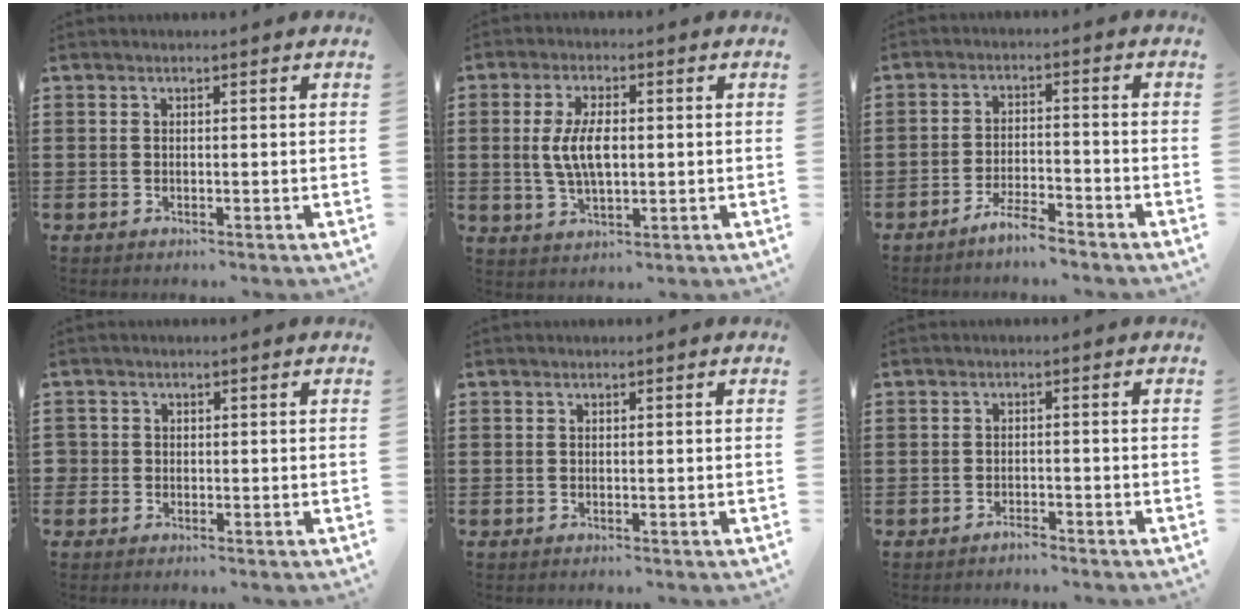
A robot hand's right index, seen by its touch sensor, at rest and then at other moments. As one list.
[{"total": 6.5, "force": [0.3, 2.7, 5.9], "torque": [-0.127, 0.004, 0.000]}, {"total": 4.1, "force": [-3.8, 0.3, 1.6], "torque": [-0.035, 0.005, -0.076]}, {"total": 1.1, "force": [-0.2, 1.1, 0.2], "torque": [-0.006, 0.004, -0.006]}, {"total": 0.0}, {"total": 1.4, "force": [-1.4, 0.2, 0.2], "torque": [-0.008, 0.001, -0.028]}]